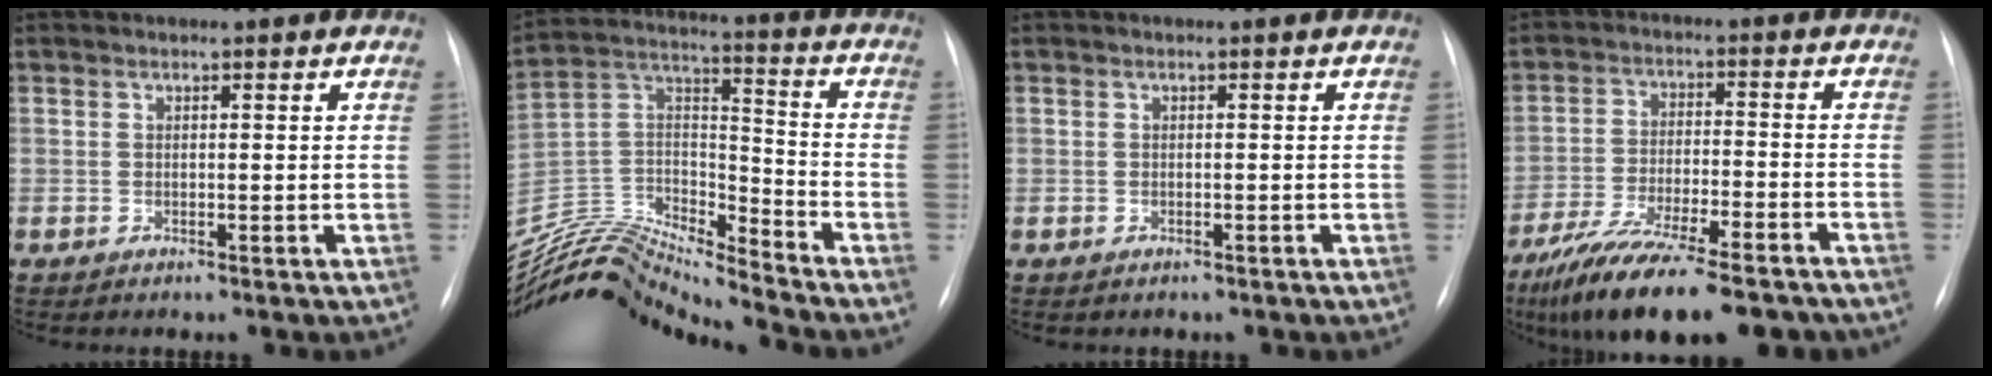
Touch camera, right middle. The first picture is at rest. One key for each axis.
{"total": 17.5, "fx": -17.2, "fy": -0.6, "fz": 3.2, "tx": -0.055, "ty": 0.043, "tz": -0.311}
{"total": 1.0, "fx": -0.6, "fy": 0.8, "fz": 0.0, "tx": -0.006, "ty": 0.005, "tz": -0.006}
{"total": 19.0, "fx": -15.0, "fy": 4.0, "fz": 11.0, "tx": -0.162, "ty": -0.011, "tz": -0.236}